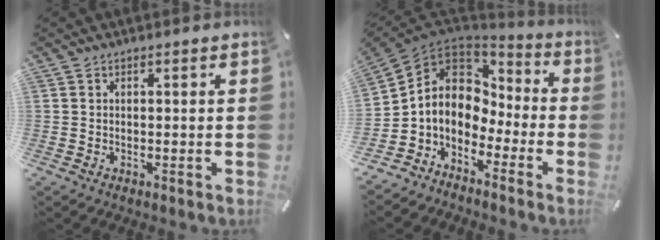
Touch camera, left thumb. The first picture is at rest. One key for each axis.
{"total": 8.1, "fx": -0.9, "fy": 7.4, "fz": 3.3, "tx": -0.097, "ty": -0.005, "tz": -0.019}